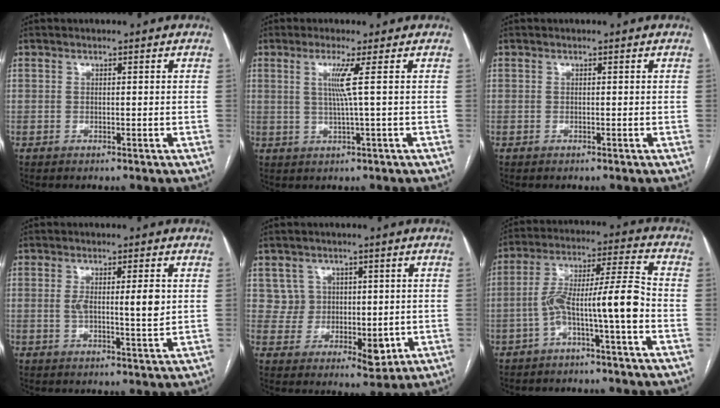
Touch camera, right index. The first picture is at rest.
{"total": 3.8, "force": [0.8, -1.3, 3.4], "torque": [-0.069, -0.003, 0.019]}
{"total": 0.0}
{"total": 5.4, "force": [0.7, 0.9, 5.3], "torque": [-0.087, -0.002, 0.011]}
{"total": 6.4, "force": [1.4, 5.8, 2.3], "torque": [-0.031, 0.008, 0.040]}
{"total": 10.3, "force": [-3.6, 0.0, 9.6], "torque": [-0.170, 0.038, -0.063]}